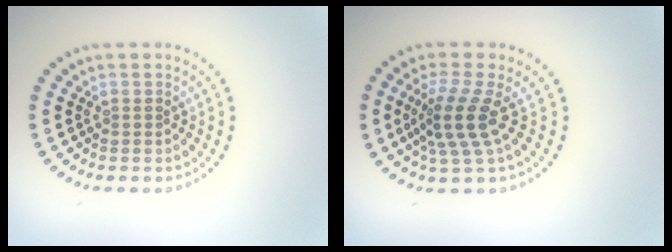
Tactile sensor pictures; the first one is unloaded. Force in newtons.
{"total": 3.8, "press": 2.9, "slide": 2.5}